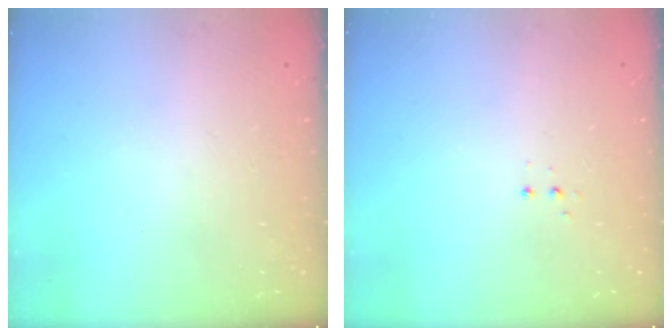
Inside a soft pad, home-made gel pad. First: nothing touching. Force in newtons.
{"total": 3.4, "press": 3.3, "slide": 0.7}